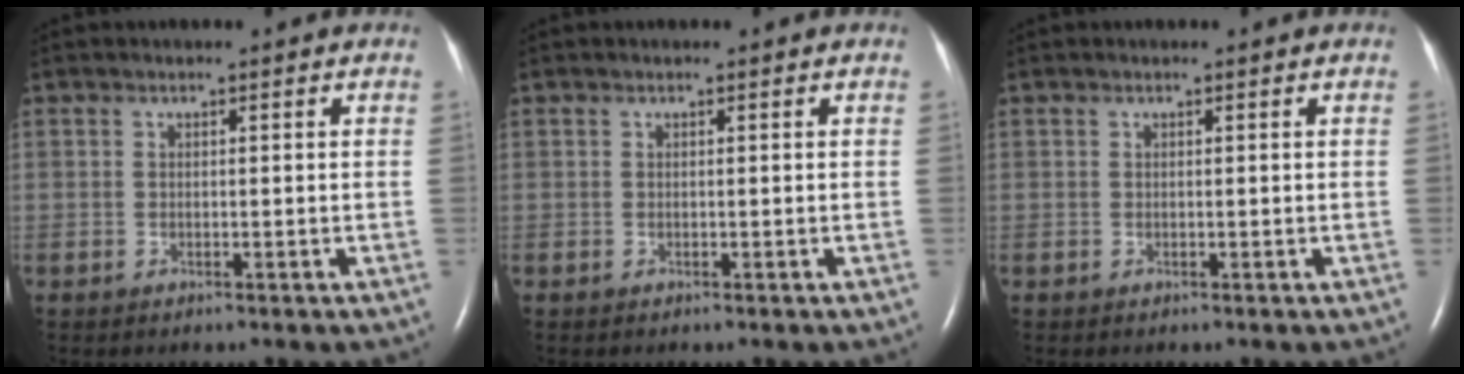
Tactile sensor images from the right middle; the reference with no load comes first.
{"total": 0.0}
{"total": 0.0}